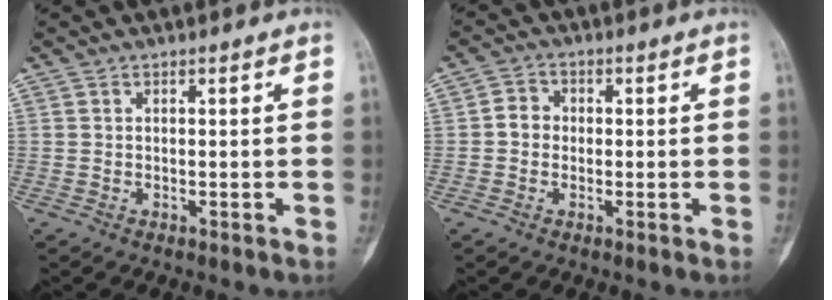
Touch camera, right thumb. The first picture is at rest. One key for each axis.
{"total": 3.4, "fx": -0.2, "fy": 3.0, "fz": 1.5, "tx": -0.007, "ty": 0.009, "tz": -0.013}